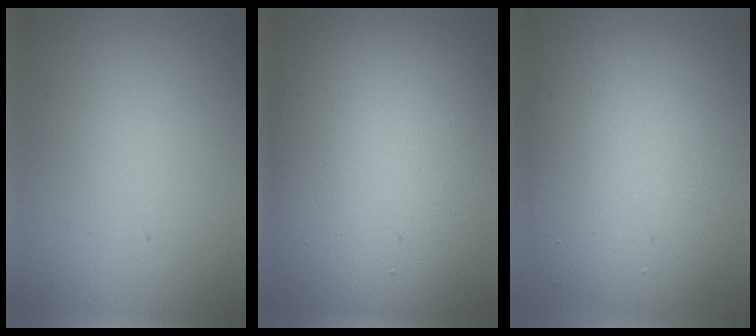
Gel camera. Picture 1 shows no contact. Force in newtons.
{"total": 15.4, "press": 15.4, "slide": 0.5}
{"total": 11.4, "press": 11.4, "slide": 0.8}